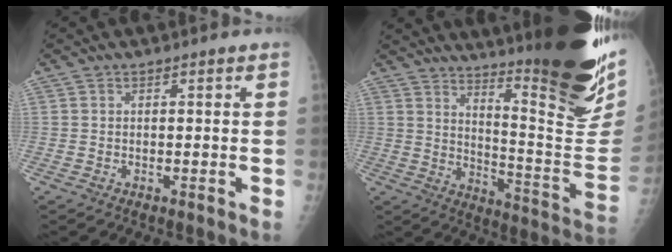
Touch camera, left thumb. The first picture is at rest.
{"total": 27.8, "force": [19.2, 4.8, 19.4], "torque": [-0.254, -0.134, 0.267]}